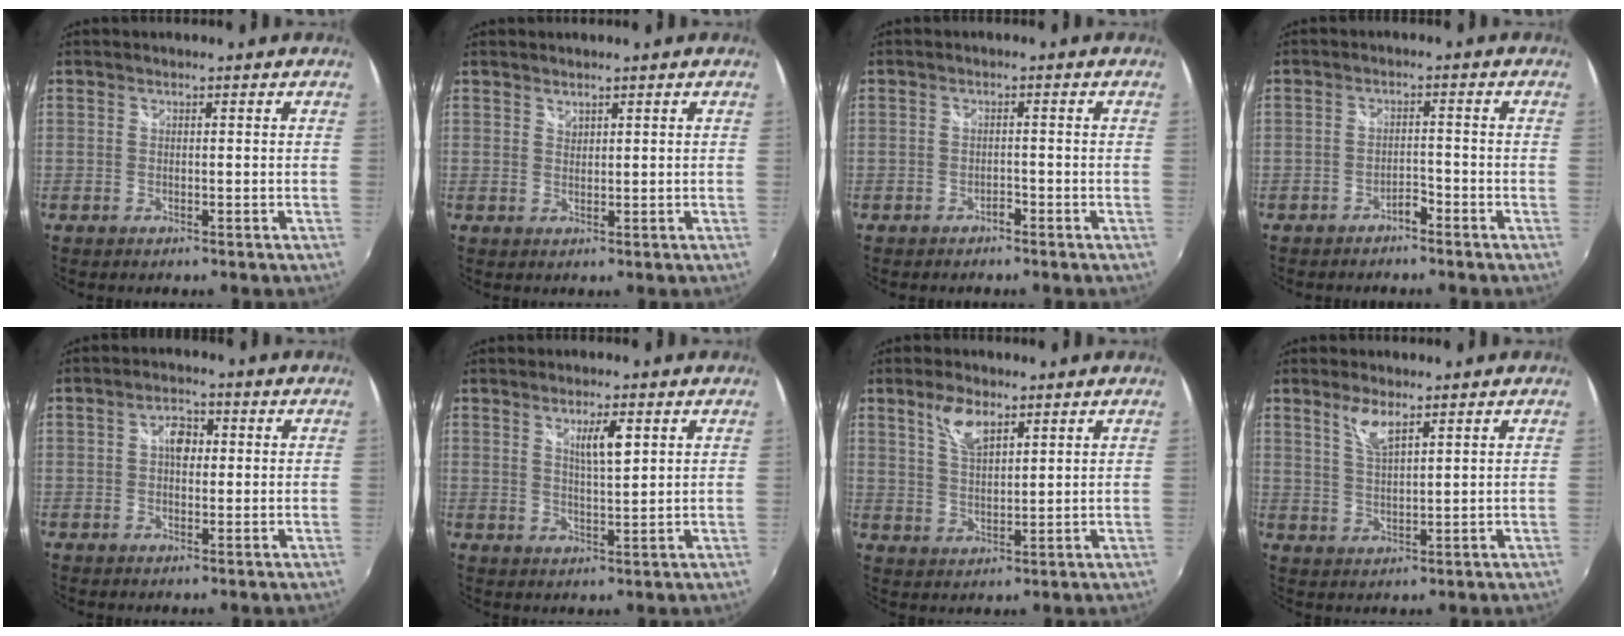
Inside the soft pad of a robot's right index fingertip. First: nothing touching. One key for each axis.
{"total": 1.2, "fx": 1.1, "fy": 0.4, "fz": 0.2, "tx": -0.001, "ty": 0.001, "tz": 0.020}
{"total": 1.1, "fx": -1.0, "fy": 0.5, "fz": 0.3, "tx": -0.008, "ty": 0.001, "tz": -0.017}
{"total": 2.1, "fx": -1.9, "fy": 0.6, "fz": 0.8, "tx": -0.015, "ty": 0.003, "tz": -0.033}
{"total": 3.7, "fx": 0.4, "fy": 2.5, "fz": 2.7, "tx": -0.042, "ty": 0.011, "tz": 0.004}
{"total": 4.8, "fx": 2.2, "fy": 1.0, "fz": 4.2, "tx": -0.070, "ty": -0.004, "tz": 0.039}
{"total": 6.1, "fx": 3.7, "fy": 2.5, "fz": 4.1, "tx": -0.077, "ty": 0.006, "tz": 0.072}
{"total": 4.6, "fx": 3.0, "fy": 1.2, "fz": 3.3, "tx": -0.065, "ty": -0.002, "tz": 0.058}